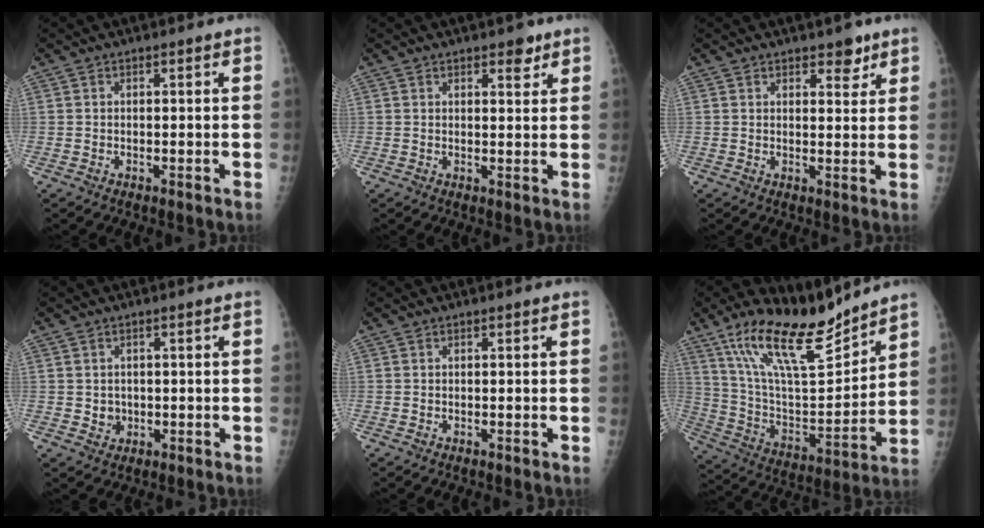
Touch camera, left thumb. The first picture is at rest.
{"total": 3.0, "force": [2.1, 1.4, 1.7], "torque": [-0.006, -0.011, 0.027]}
{"total": 3.8, "force": [2.6, 1.9, 1.9], "torque": [-0.002, -0.015, 0.036]}
{"total": 2.2, "force": [0.0, 2.0, 0.7], "torque": [-0.002, 0.001, 0.007]}
{"total": 0.0}
{"total": 19.6, "force": [15.3, 5.1, 11.2], "torque": [-0.163, -0.085, 0.281]}